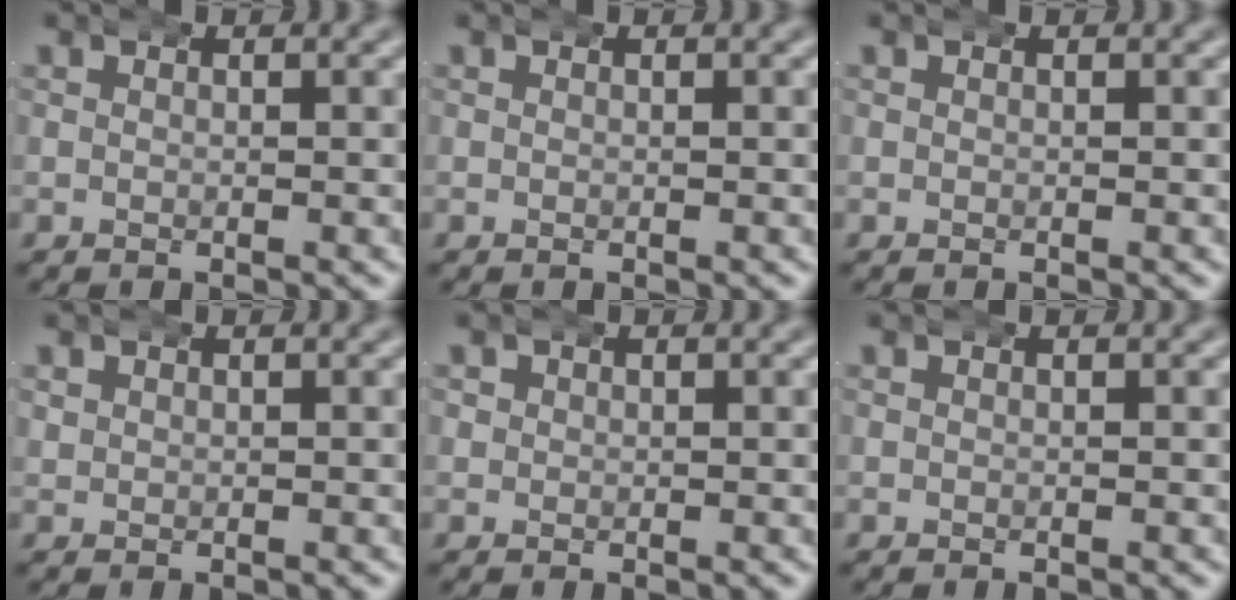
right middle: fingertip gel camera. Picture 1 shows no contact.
{"total": 0.0}
{"total": 0.0}
{"total": 0.9, "force": [0.4, 0.8, 0.2], "torque": [-0.008, -0.001, 0.010]}
{"total": 1.2, "force": [0.2, 1.1, 0.4], "torque": [-0.010, -0.003, 0.006]}
{"total": 0.0}